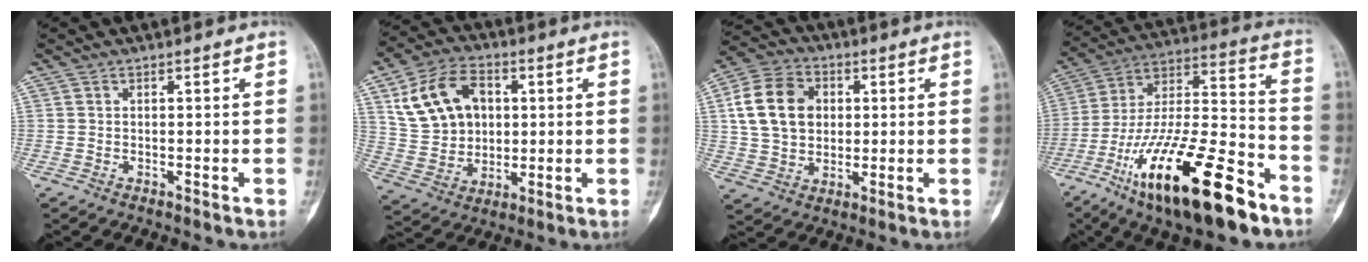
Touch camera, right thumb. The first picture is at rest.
{"total": 14.6, "force": [4.3, 10.8, 9.0], "torque": [-0.135, 0.003, 0.083]}
{"total": 13.7, "force": [2.6, 10.5, 8.5], "torque": [-0.133, 0.008, 0.044]}
{"total": 26.8, "force": [-14.7, 8.1, 20.8], "torque": [-0.370, 0.065, -0.250]}